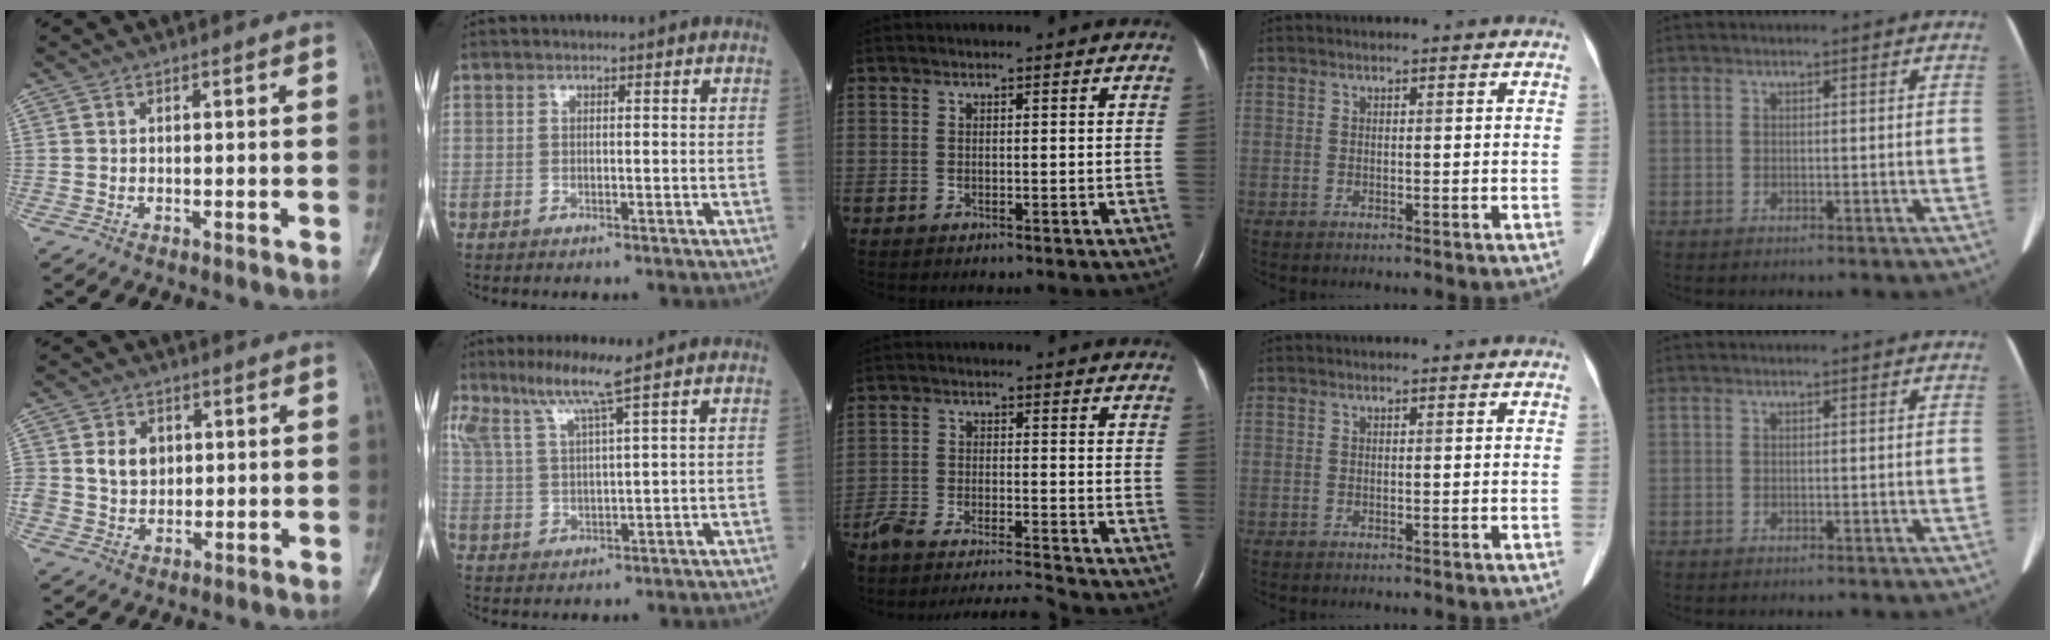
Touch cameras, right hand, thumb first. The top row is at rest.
{"thumb": {"total": 6.0, "force": [1.4, 4.9, 3.3], "torque": [-0.034, -0.004, 0.026]}, "index": {"total": 7.4, "force": [5.3, -0.8, 5.1], "torque": [-0.106, 0.005, 0.104]}, "middle": {"total": 17.2, "force": [-16.2, -0.4, 5.8], "torque": [-0.120, -0.012, -0.258]}}